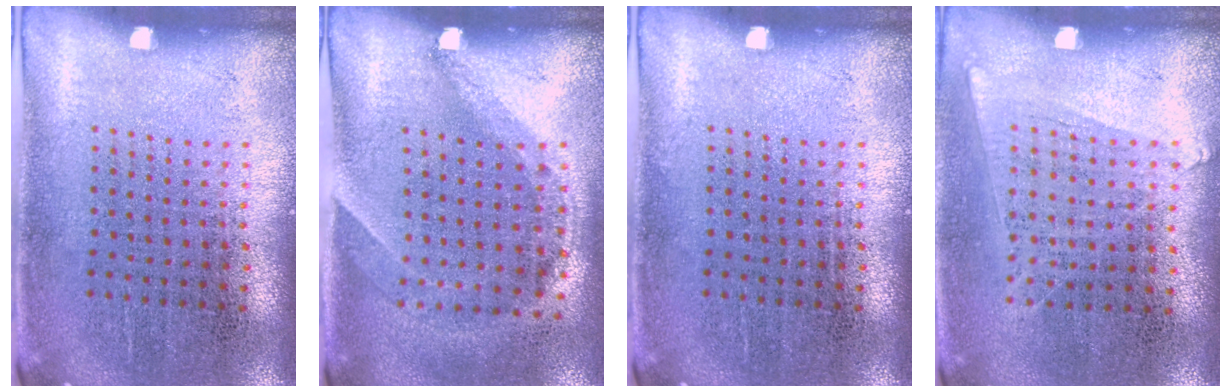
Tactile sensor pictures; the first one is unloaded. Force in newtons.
{"total": 1.4, "press": 1.1, "slide": 0.9}
{"total": 0.0}
{"total": 0.7, "press": 0.6, "slide": 0.4}